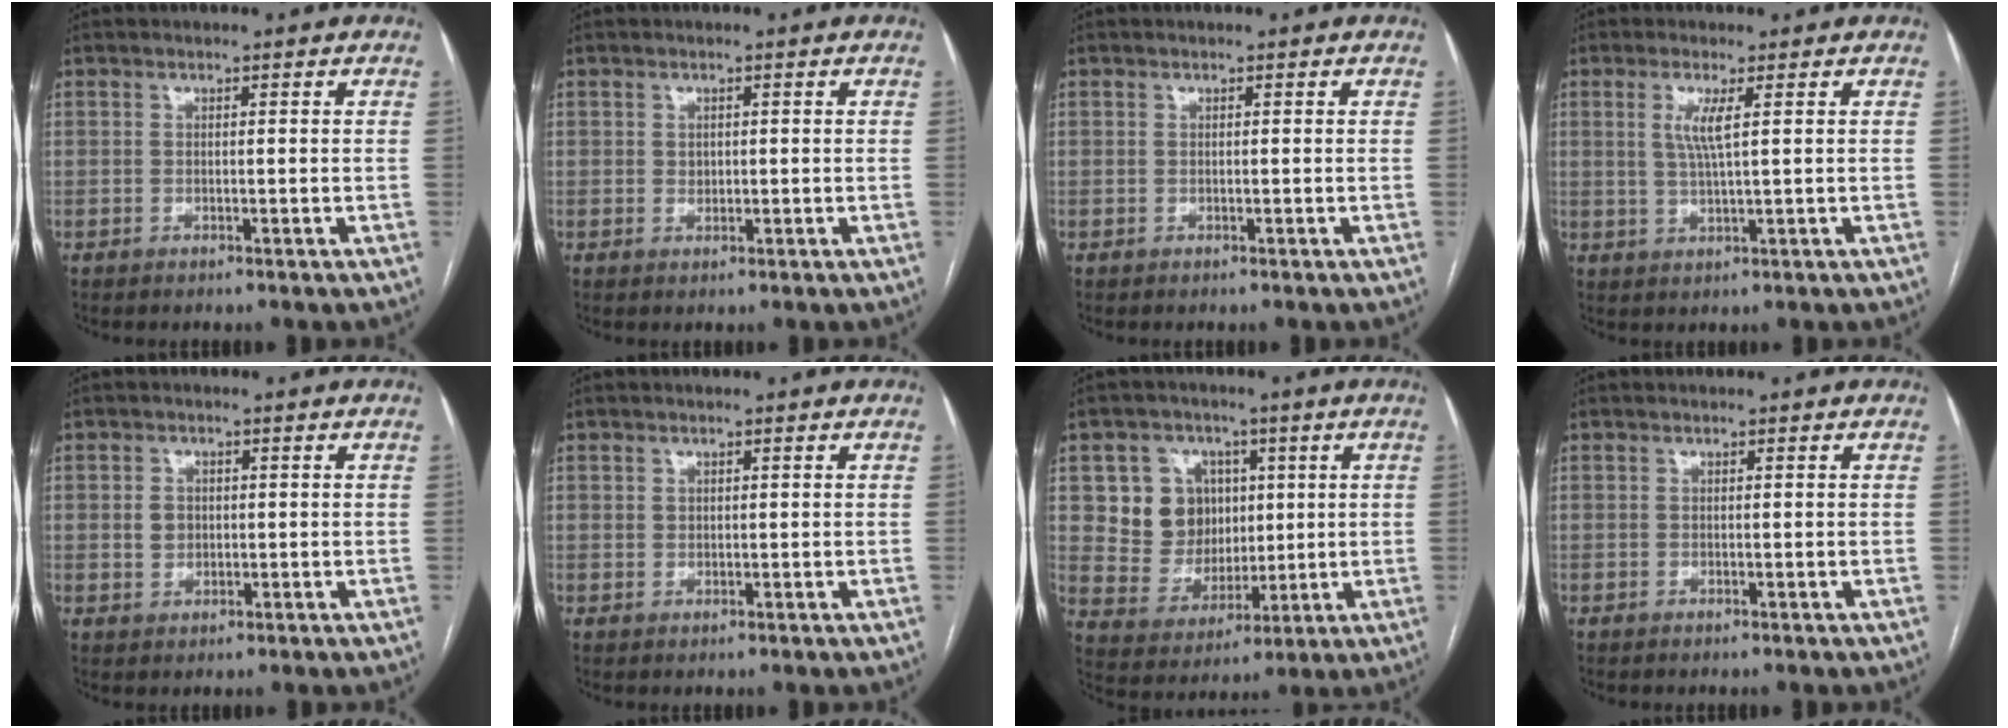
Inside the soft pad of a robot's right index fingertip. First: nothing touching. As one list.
[{"total": 1.2, "force": [0.2, 1.0, 0.6], "torque": [-0.009, 0.000, 0.005]}, {"total": 0.0}, {"total": 3.7, "force": [1.1, -0.1, 3.5], "torque": [-0.077, -0.003, 0.022]}, {"total": 2.5, "force": [0.2, 2.2, 1.2], "torque": [-0.021, 0.007, 0.009]}, {"total": 0.9, "force": [0.3, 0.8, 0.2], "torque": [0.001, 0.000, 0.004]}, {"total": 10.3, "force": [2.9, 9.2, 3.5], "torque": [-0.076, 0.029, 0.065]}, {"total": 0.0}]